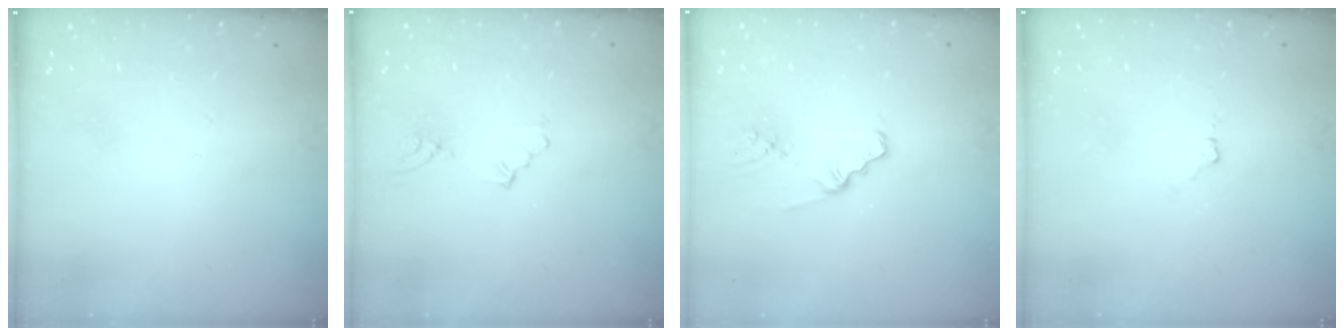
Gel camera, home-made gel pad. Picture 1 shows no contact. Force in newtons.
{"total": 5.1, "press": 4.4, "slide": 2.7}
{"total": 1.7, "press": 1.7, "slide": 0.1}
{"total": 2.9, "press": 2.8, "slide": 0.4}